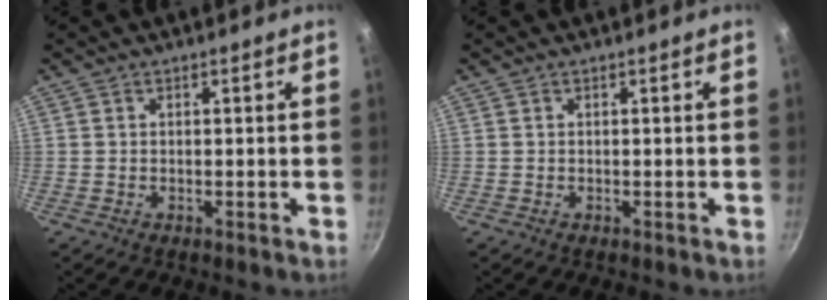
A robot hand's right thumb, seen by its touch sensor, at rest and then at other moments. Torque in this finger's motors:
{"motor_torque": [0.00, 0.00, 0.04, 0.02, 0.00]}